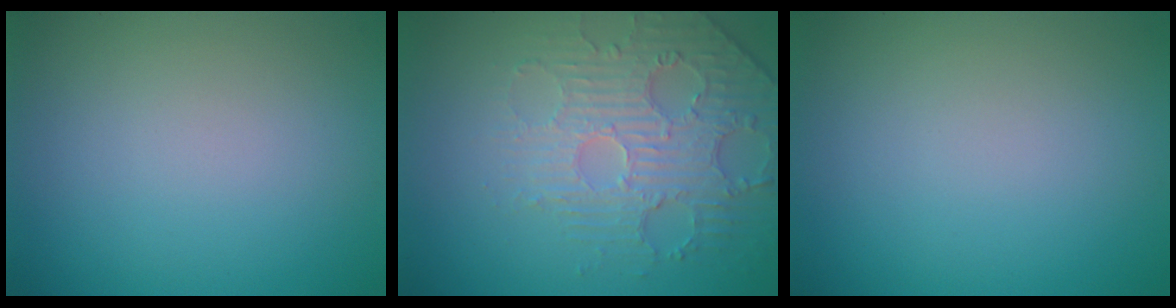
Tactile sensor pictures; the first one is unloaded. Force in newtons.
{"total": 4.6, "press": 3.7, "slide": 2.7}
{"total": 0.0}